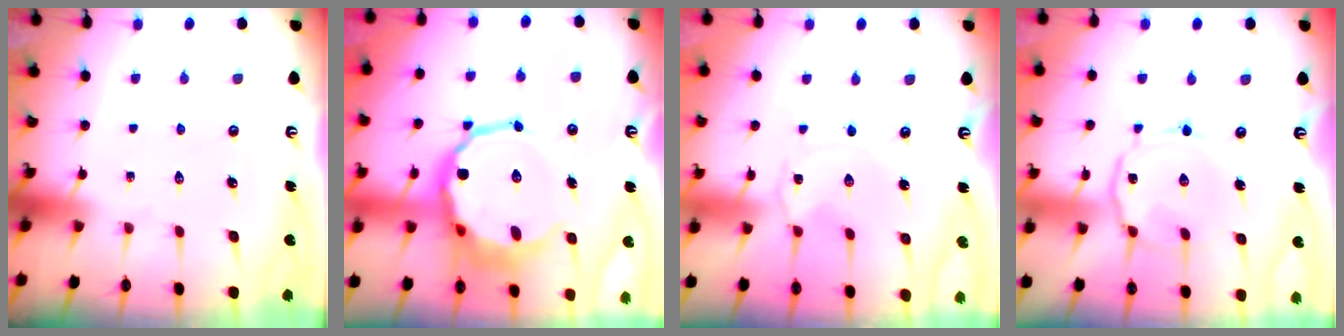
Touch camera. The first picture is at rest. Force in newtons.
{"total": 14.3, "press": 13.9, "slide": 3.3}
{"total": 0.0}
{"total": 7.4, "press": 7.4, "slide": 0.6}